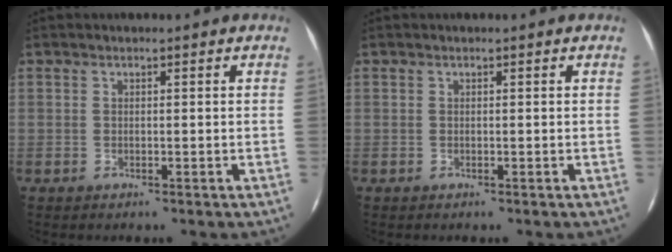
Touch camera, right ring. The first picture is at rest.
{"total": 0.0}